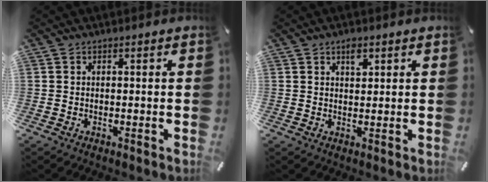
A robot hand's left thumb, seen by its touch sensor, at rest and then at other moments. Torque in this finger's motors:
{"motor_torque": [-0.25, -0.04, -0.05, -0.02, -0.09]}